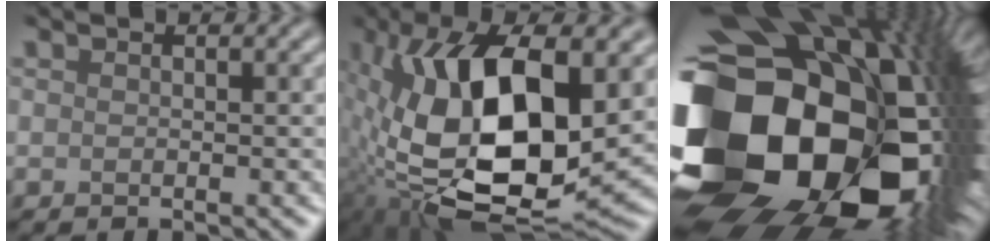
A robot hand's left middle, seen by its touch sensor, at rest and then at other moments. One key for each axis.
{"total": 16.4, "fx": 1.2, "fy": 7.9, "fz": 14.4, "tx": -0.261, "ty": -0.008, "tz": 0.027}
{"total": 21.7, "fx": -2.4, "fy": 14.7, "fz": 15.8, "tx": -0.323, "ty": -0.070, "tz": -0.002}